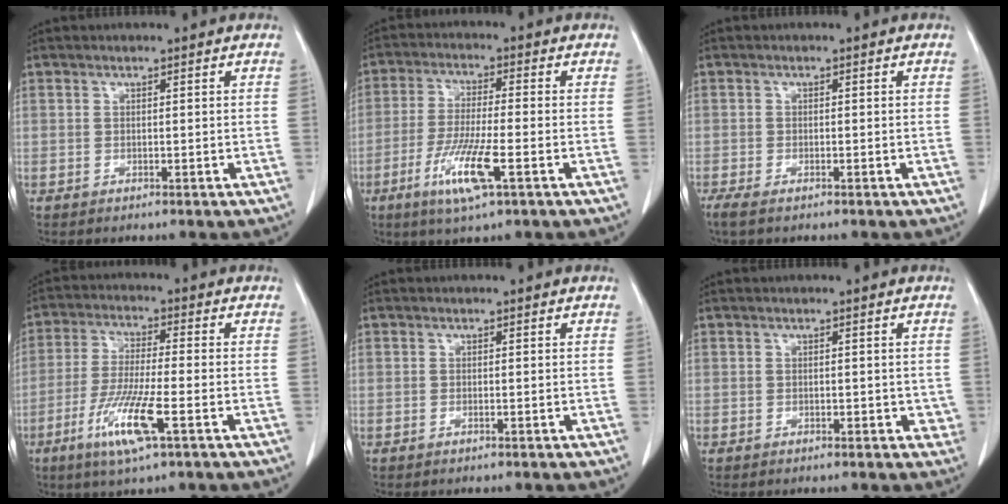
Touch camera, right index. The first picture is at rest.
{"total": 9.3, "force": [-4.0, 0.6, 8.4], "torque": [-0.168, -0.020, -0.075]}
{"total": 3.0, "force": [-2.2, 0.8, 1.8], "torque": [-0.035, -0.009, -0.034]}
{"total": 10.0, "force": [-4.4, 0.5, 9.0], "torque": [-0.182, -0.021, -0.084]}
{"total": 0.0}
{"total": 1.3, "force": [0.0, 1.0, 0.8], "torque": [0.000, 0.002, 0.001]}